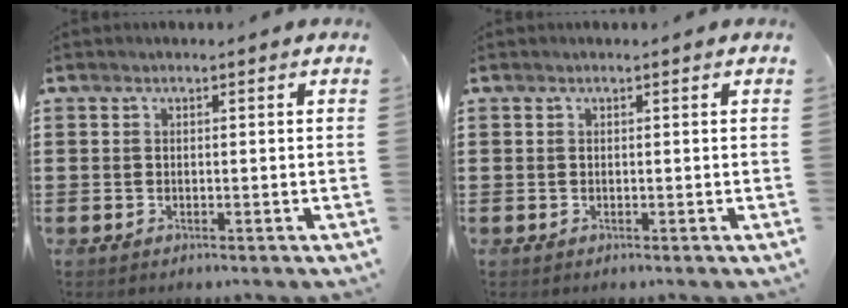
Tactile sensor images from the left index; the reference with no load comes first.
{"total": 0.0}